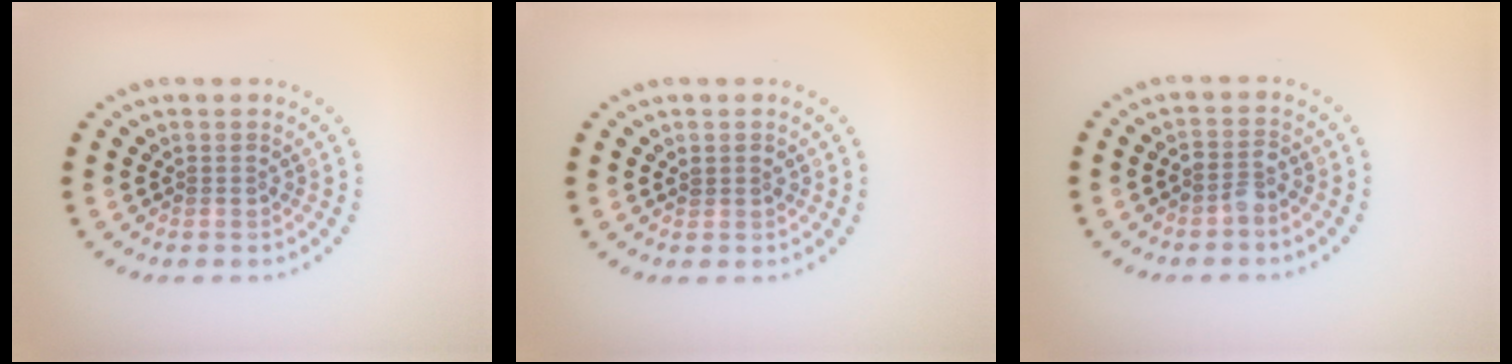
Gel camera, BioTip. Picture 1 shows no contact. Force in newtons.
{"total": 0.8, "press": 0.8, "slide": 0.2}
{"total": 1.5, "press": 1.3, "slide": 0.8}